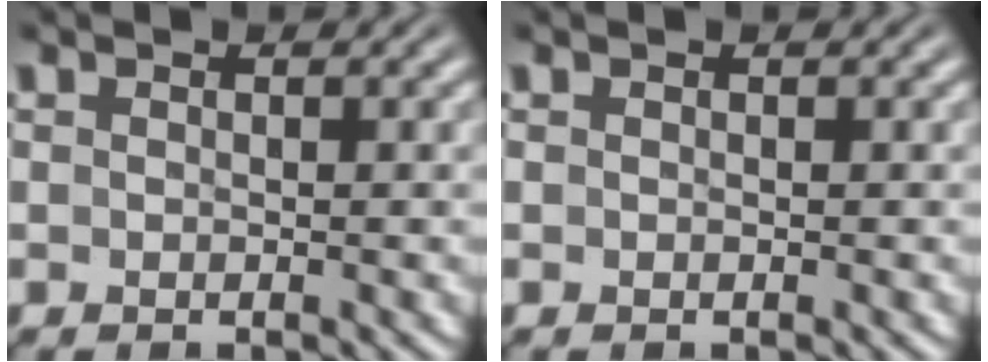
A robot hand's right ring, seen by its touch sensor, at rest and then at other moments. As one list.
[{"total": 0.0}]